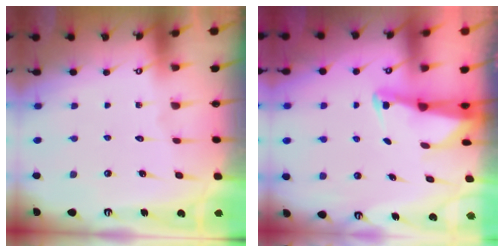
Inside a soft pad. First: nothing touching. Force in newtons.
{"total": 2.7, "press": 2.7, "slide": 0.2}